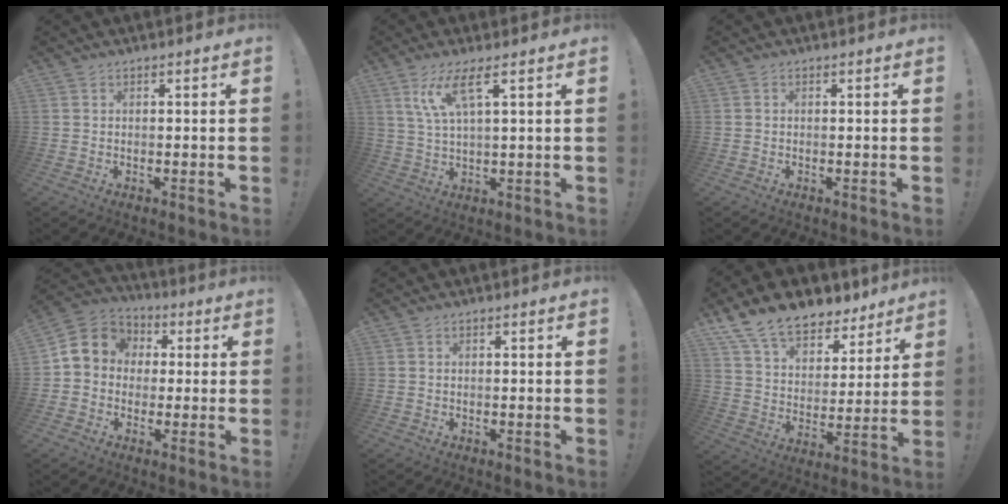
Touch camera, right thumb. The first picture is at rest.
{"total": 8.9, "force": [4.8, 1.7, 7.2], "torque": [-0.136, -0.013, 0.085]}
{"total": 0.0}
{"total": 9.5, "force": [1.1, 8.5, 4.2], "torque": [-0.069, 0.011, 0.028]}
{"total": 0.0}
{"total": 14.4, "force": [11.3, 7.4, 5.2], "torque": [-0.102, -0.079, 0.209]}